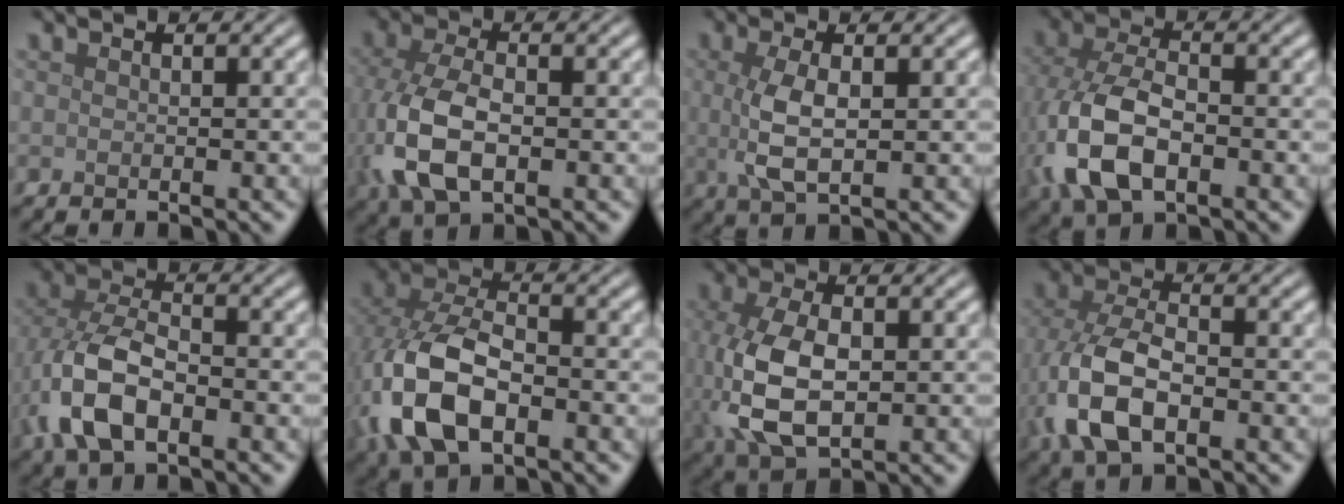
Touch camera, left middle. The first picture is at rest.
{"total": 7.6, "force": [-1.3, 4.1, 6.2], "torque": [-0.157, -0.007, -0.025]}
{"total": 3.9, "force": [0.2, 1.4, 3.7], "torque": [-0.085, -0.001, 0.006]}
{"total": 8.7, "force": [-2.5, 4.9, 6.8], "torque": [-0.168, -0.009, -0.058]}
{"total": 6.9, "force": [-2.4, 3.8, 5.3], "torque": [-0.124, -0.002, -0.053]}
{"total": 9.7, "force": [-2.7, 5.6, 7.4], "torque": [-0.180, -0.009, -0.060]}
{"total": 8.0, "force": [-0.6, 4.6, 6.5], "torque": [-0.162, -0.016, 0.000]}
{"total": 7.7, "force": [-2.3, 4.2, 6.1], "torque": [-0.149, -0.006, -0.052]}